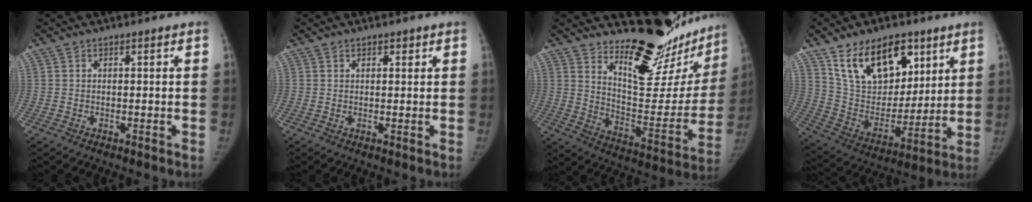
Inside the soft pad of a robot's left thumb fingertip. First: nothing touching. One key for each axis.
{"total": 1.2, "fx": 0.8, "fy": 0.7, "fz": 0.5, "tx": 0.002, "ty": -0.003, "tz": 0.009}
{"total": 23.7, "fx": 19.7, "fy": 8.3, "fz": 10.3, "tx": -0.098, "ty": -0.164, "tz": 0.279}
{"total": 20.1, "fx": 11.3, "fy": 11.9, "fz": 11.6, "tx": -0.146, "ty": -0.052, "tz": 0.209}